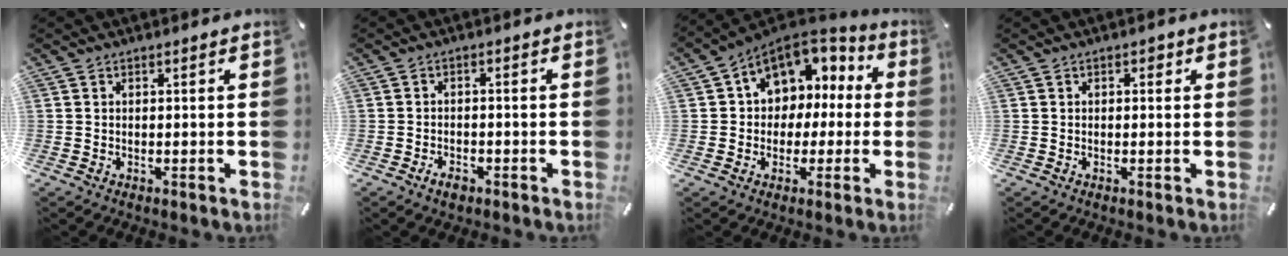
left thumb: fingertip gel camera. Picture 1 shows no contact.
{"total": 2.6, "force": [-1.8, 1.4, 1.2], "torque": [-0.029, 0.005, -0.035]}
{"total": 10.1, "force": [2.7, 8.8, 4.0], "torque": [-0.071, -0.016, 0.053]}
{"total": 0.9, "force": [0.3, 0.8, 0.4], "torque": [-0.001, 0.006, 0.001]}